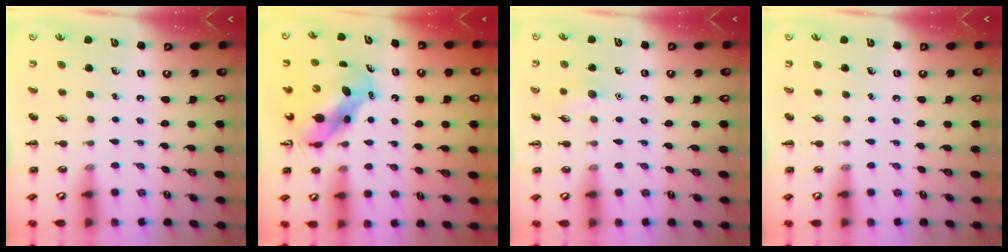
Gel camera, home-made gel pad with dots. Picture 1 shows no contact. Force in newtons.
{"total": 6.8, "press": 6.6, "slide": 1.7}
{"total": 7.1, "press": 6.9, "slide": 1.8}
{"total": 0.0}